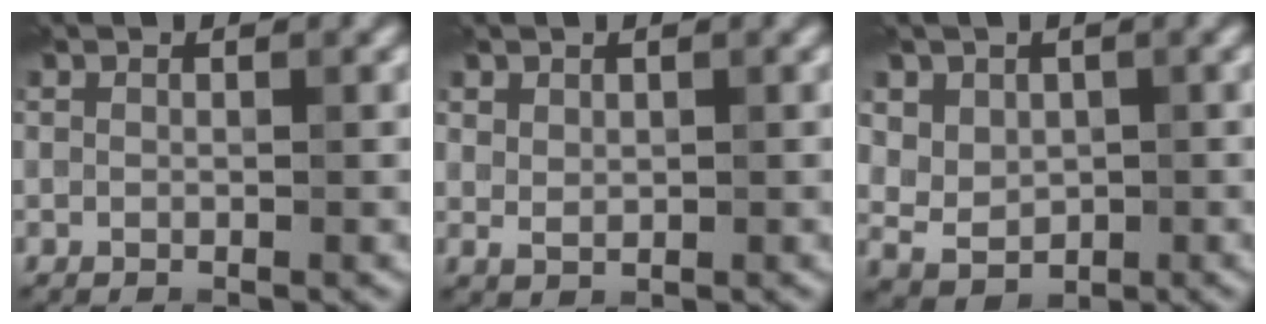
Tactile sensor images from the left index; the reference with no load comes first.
{"total": 1.3, "force": [0.8, 0.9, 0.6], "torque": [-0.009, -0.003, 0.019]}
{"total": 4.4, "force": [1.9, 3.5, 1.9], "torque": [-0.047, -0.003, 0.044]}